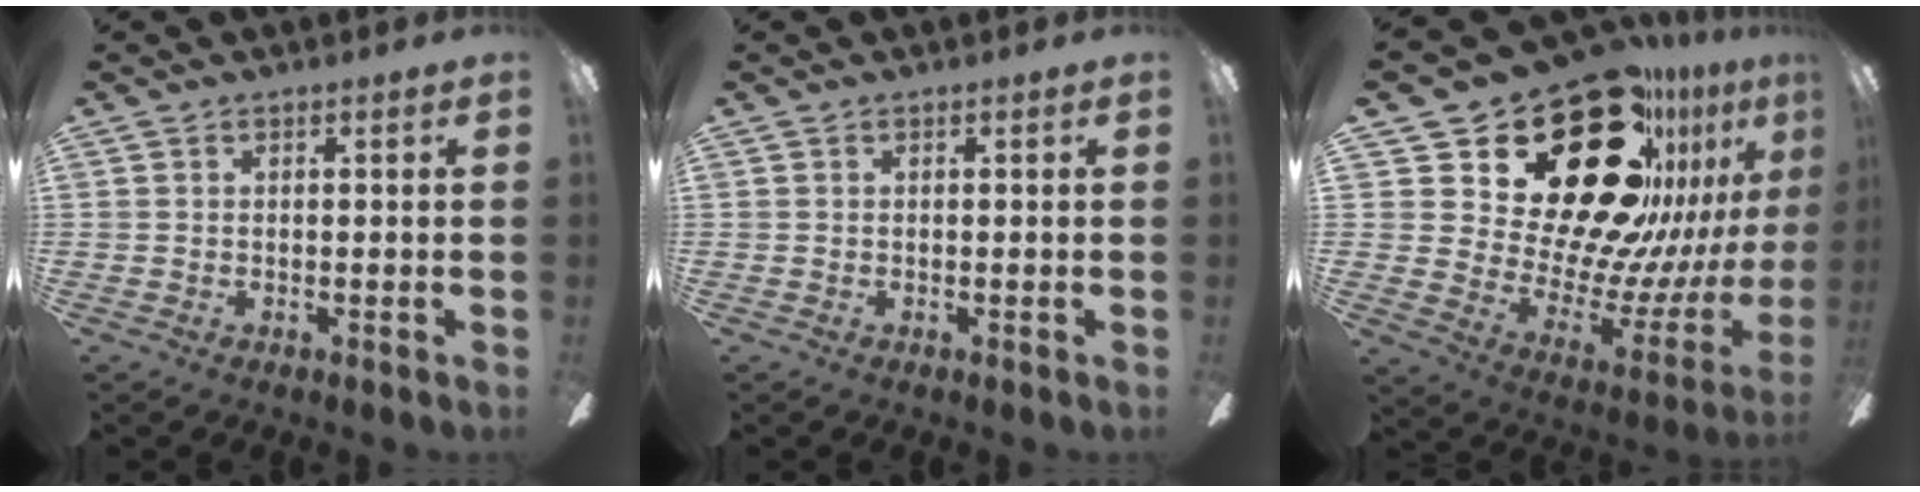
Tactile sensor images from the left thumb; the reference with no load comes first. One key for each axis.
{"total": 0.0}
{"total": 33.4, "fx": 18.6, "fy": 17.4, "fz": 21.6, "tx": -0.319, "ty": -0.151, "tz": 0.356}